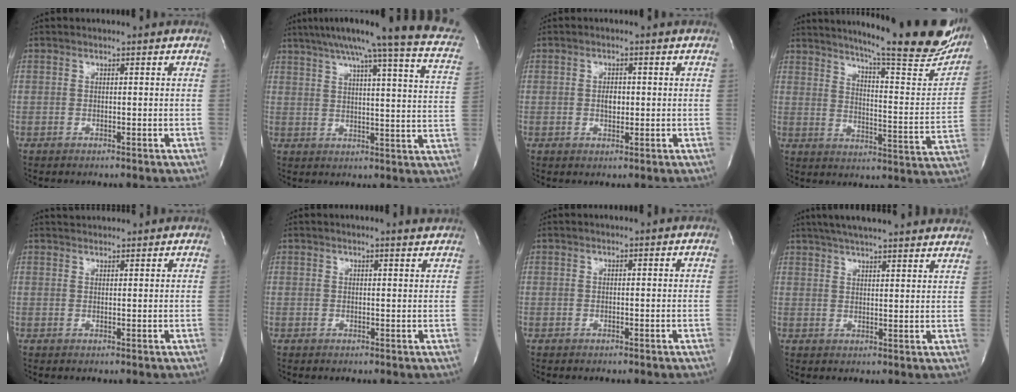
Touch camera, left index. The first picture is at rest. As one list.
[{"total": 22.1, "force": [16.4, 0.5, 14.7], "torque": [-0.221, -0.012, 0.197]}, {"total": 2.1, "force": [0.0, 1.2, 1.7], "torque": [-0.030, 0.001, 0.002]}, {"total": 25.8, "force": [22.0, 2.0, 13.5], "torque": [-0.202, -0.072, 0.277]}, {"total": 3.3, "force": [3.2, 0.4, 0.3], "torque": [-0.010, 0.028, 0.050]}, {"total": 1.9, "force": [1.9, -0.2, 0.3], "torque": [-0.012, -0.006, 0.018]}, {"total": 0.0}, {"total": 21.6, "force": [19.1, 2.4, 9.7], "torque": [-0.156, 0.025, 0.247]}]